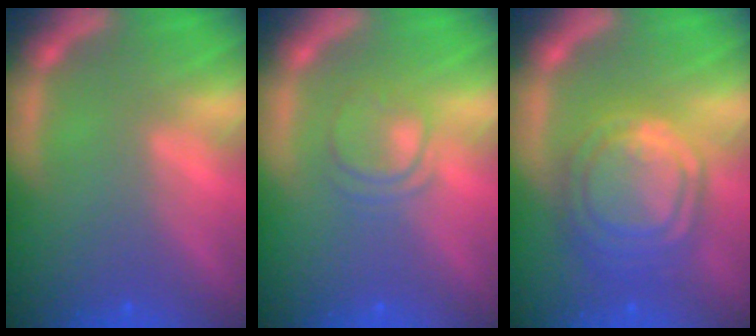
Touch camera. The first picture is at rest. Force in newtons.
{"total": 3.0}
{"total": 9.1}